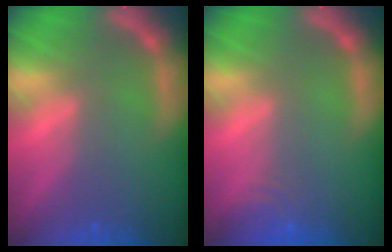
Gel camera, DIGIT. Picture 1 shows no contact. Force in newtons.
{"total": 3.0}